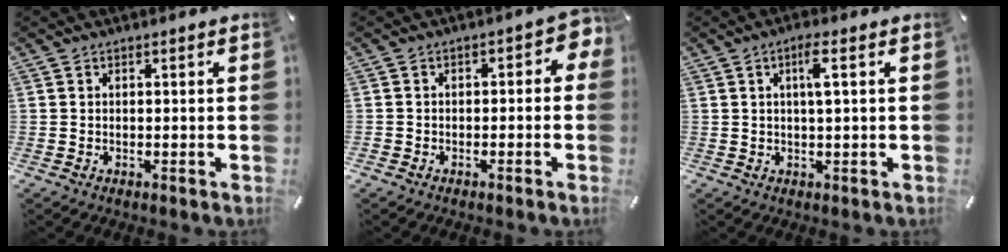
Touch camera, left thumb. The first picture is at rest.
{"total": 4.0, "force": [-1.3, 2.6, 2.7], "torque": [-0.040, 0.015, -0.027]}
{"total": 4.7, "force": [1.3, 0.9, 4.5], "torque": [-0.081, 0.001, 0.017]}